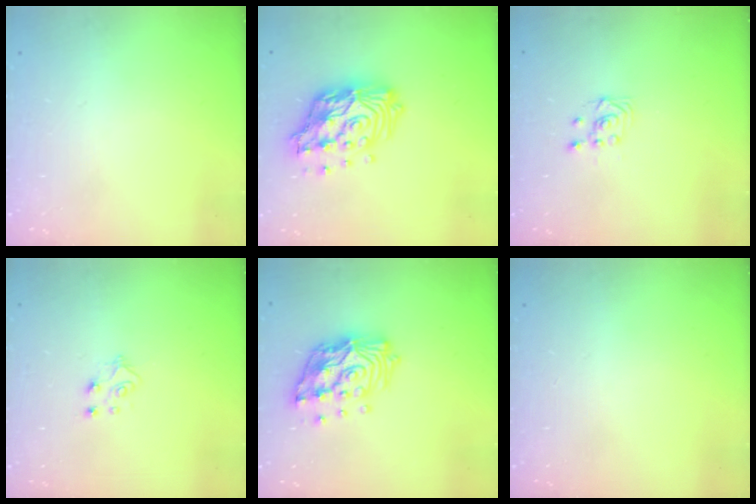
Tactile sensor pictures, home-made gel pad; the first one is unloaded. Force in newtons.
{"total": 17.2, "press": 17.1, "slide": 1.6}
{"total": 2.7, "press": 2.4, "slide": 1.3}
{"total": 6.1, "press": 6.1, "slide": 0.7}
{"total": 16.1, "press": 16.0, "slide": 2.3}
{"total": 0.0}